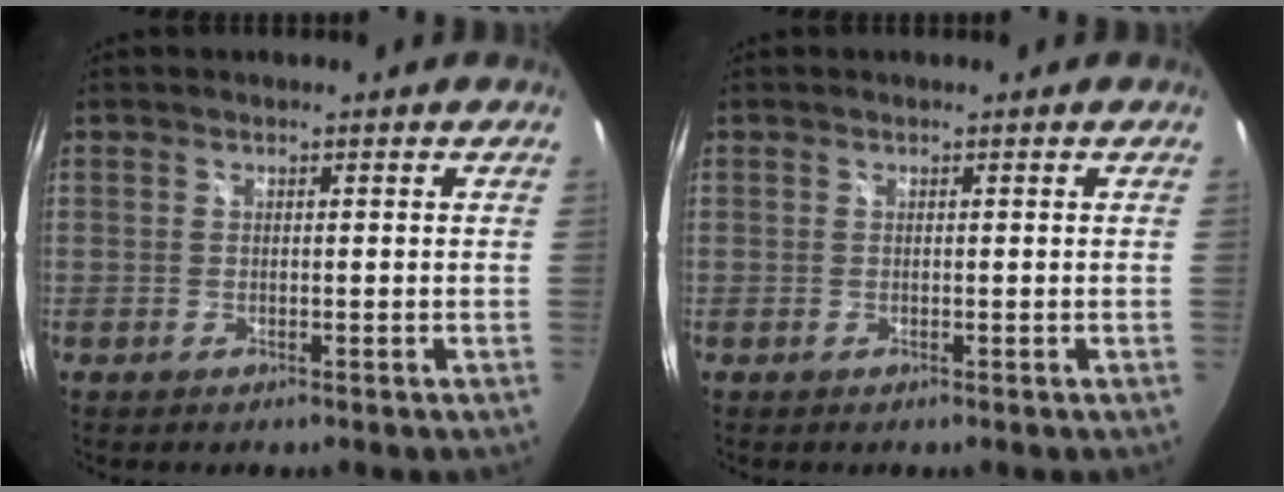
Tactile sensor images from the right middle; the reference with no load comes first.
{"total": 0.0}